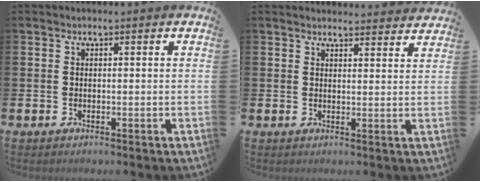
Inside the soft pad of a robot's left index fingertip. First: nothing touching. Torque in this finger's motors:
{"motor_torque": [0.93, -1.20, 0.18, -0.01]}